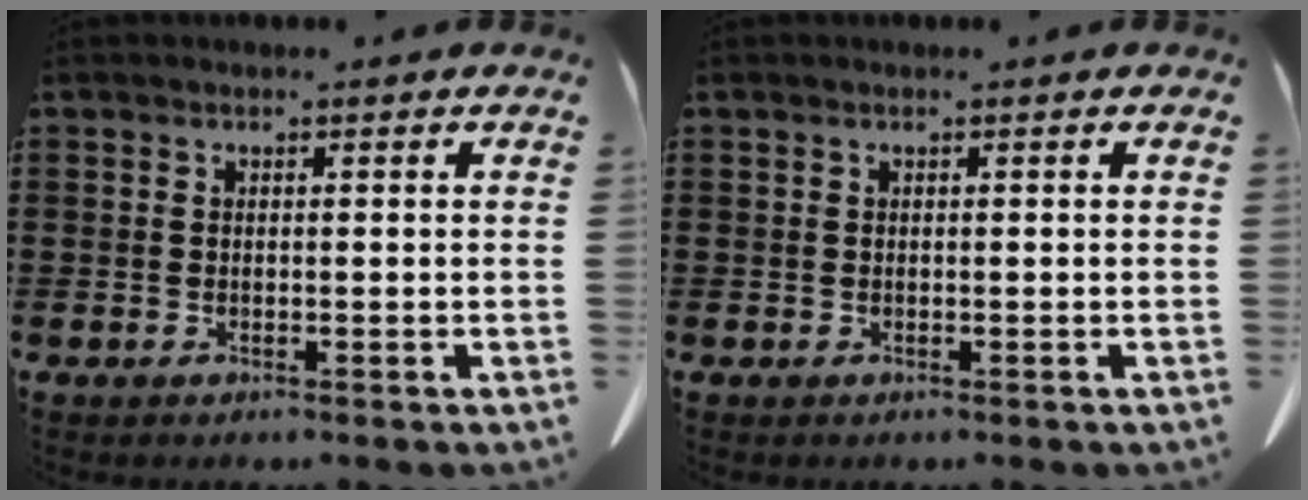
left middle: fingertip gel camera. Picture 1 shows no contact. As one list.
[{"total": 0.0}]